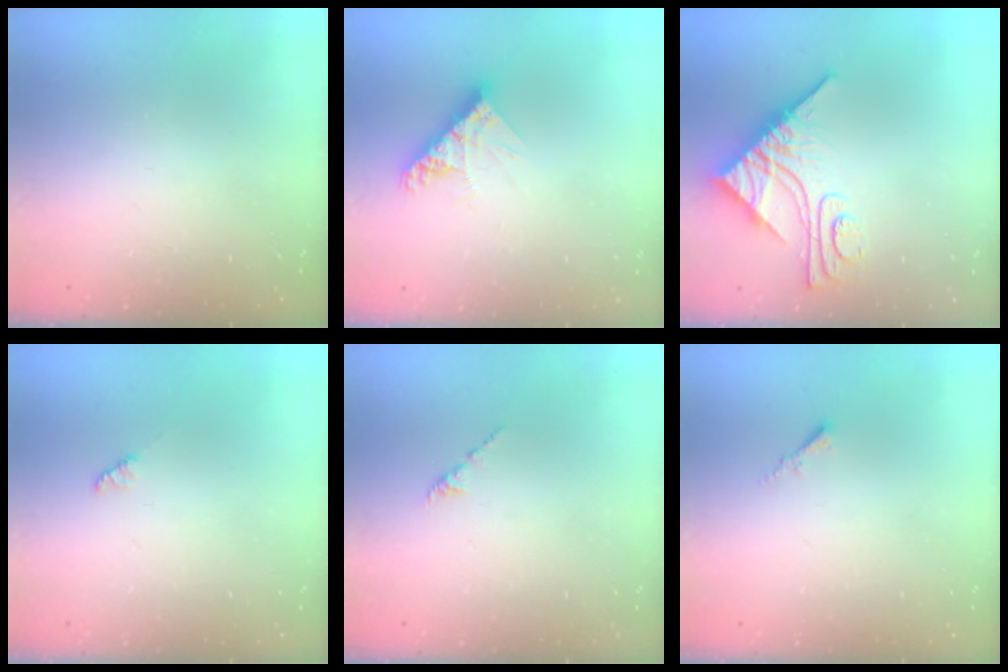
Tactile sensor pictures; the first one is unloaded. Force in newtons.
{"total": 9.6, "press": 9.6, "slide": 0.7}
{"total": 10.9, "press": 10.8, "slide": 1.0}
{"total": 2.2, "press": 2.2, "slide": 0.3}
{"total": 1.6, "press": 1.5, "slide": 0.6}
{"total": 0.0}